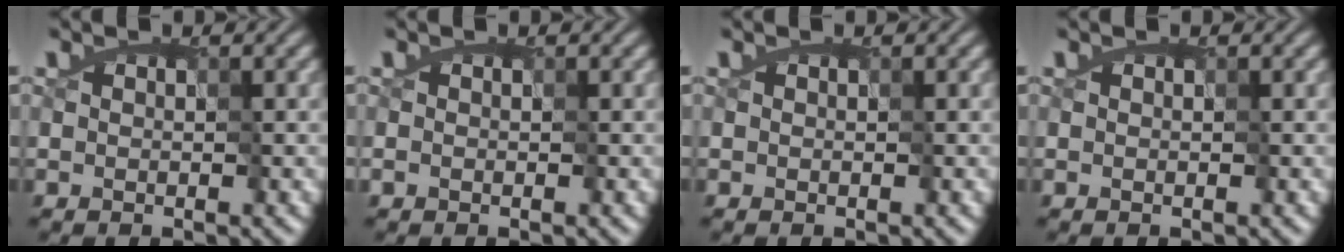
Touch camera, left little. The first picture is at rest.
{"total": 0.0}
{"total": 0.0}
{"total": 0.0}